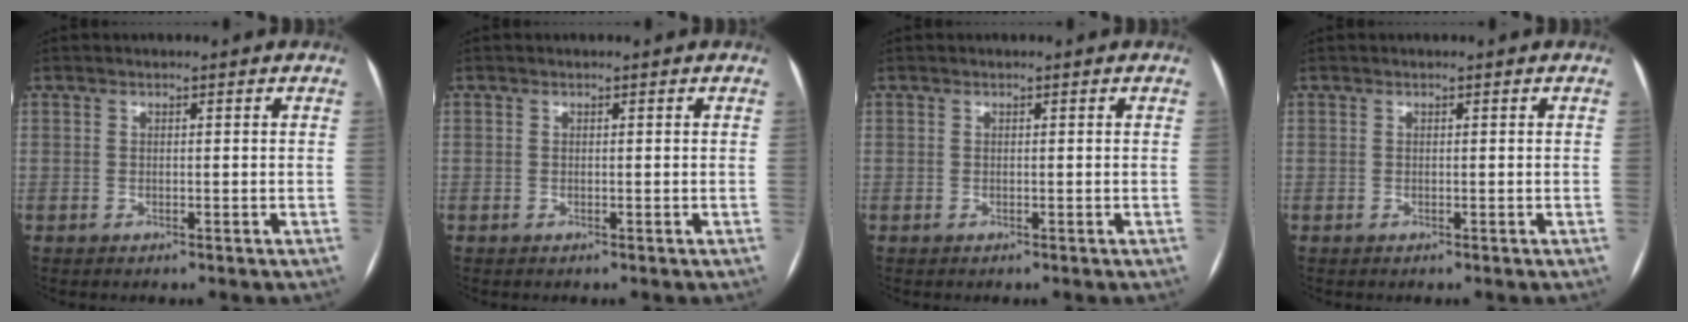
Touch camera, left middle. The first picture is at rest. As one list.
[{"total": 0.0}, {"total": 0.0}, {"total": 0.0}]